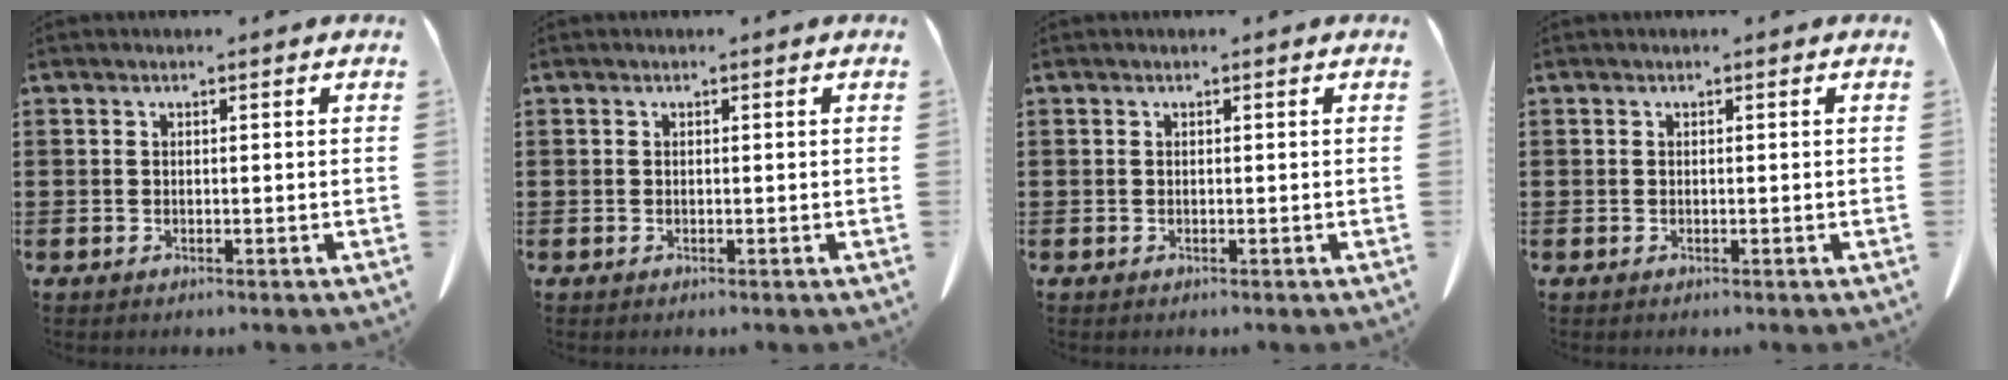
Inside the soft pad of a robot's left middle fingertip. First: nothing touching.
{"total": 0.0}
{"total": 0.0}
{"total": 0.0}